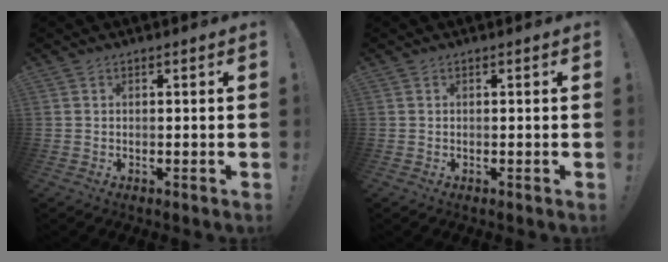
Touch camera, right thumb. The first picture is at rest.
{"total": 0.0}